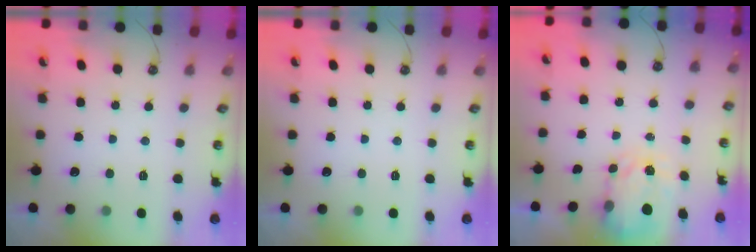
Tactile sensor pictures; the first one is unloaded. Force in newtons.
{"total": 0.0}
{"total": 3.6, "press": 3.6, "slide": 0.5}